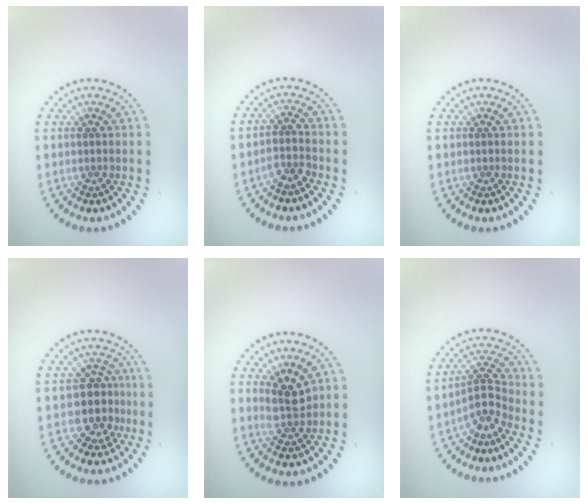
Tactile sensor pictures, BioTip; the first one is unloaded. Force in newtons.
{"total": 1.8, "press": 1.4, "slide": 1.2}
{"total": 0.0}
{"total": 3.4, "press": 2.8, "slide": 1.8}
{"total": 2.7, "press": 2.4, "slide": 1.2}
{"total": 2.7, "press": 1.9, "slide": 1.9}